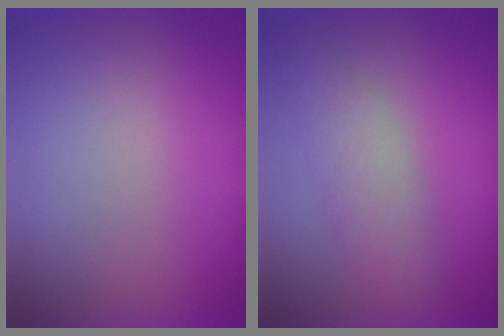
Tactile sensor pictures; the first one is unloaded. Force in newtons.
{"total": 2.8}